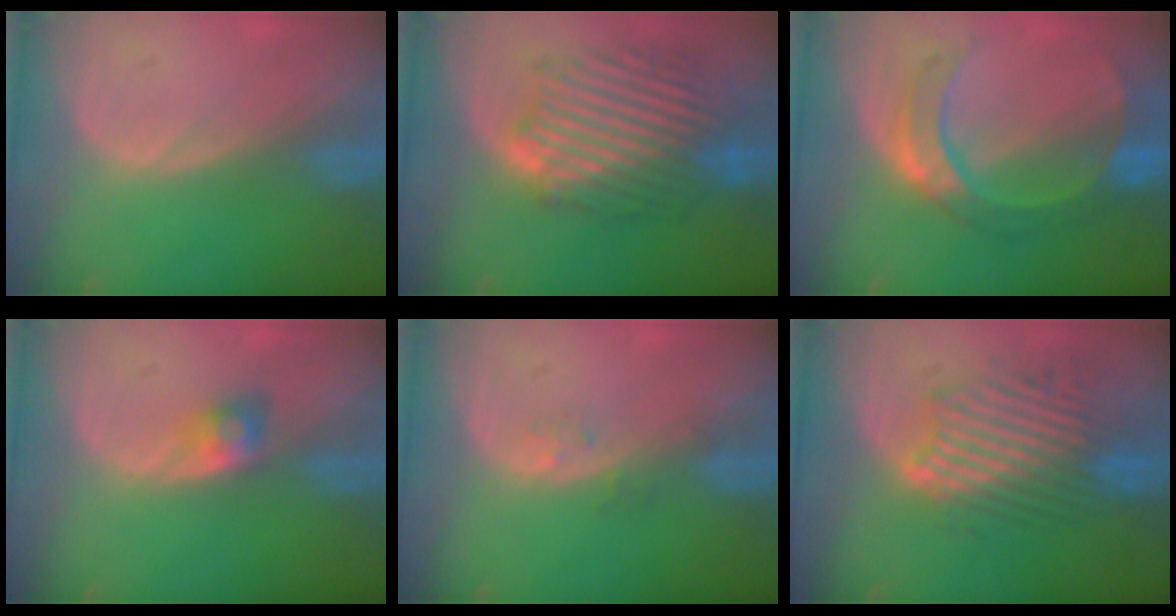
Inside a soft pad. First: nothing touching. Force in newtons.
{"total": 10.4, "press": 10.4, "slide": 0.5}
{"total": 8.0, "press": 8.0, "slide": 0.4}
{"total": 2.8, "press": 2.6, "slide": 1.2}
{"total": 1.2, "press": 1.2, "slide": 0.1}
{"total": 9.5, "press": 9.4, "slide": 1.5}